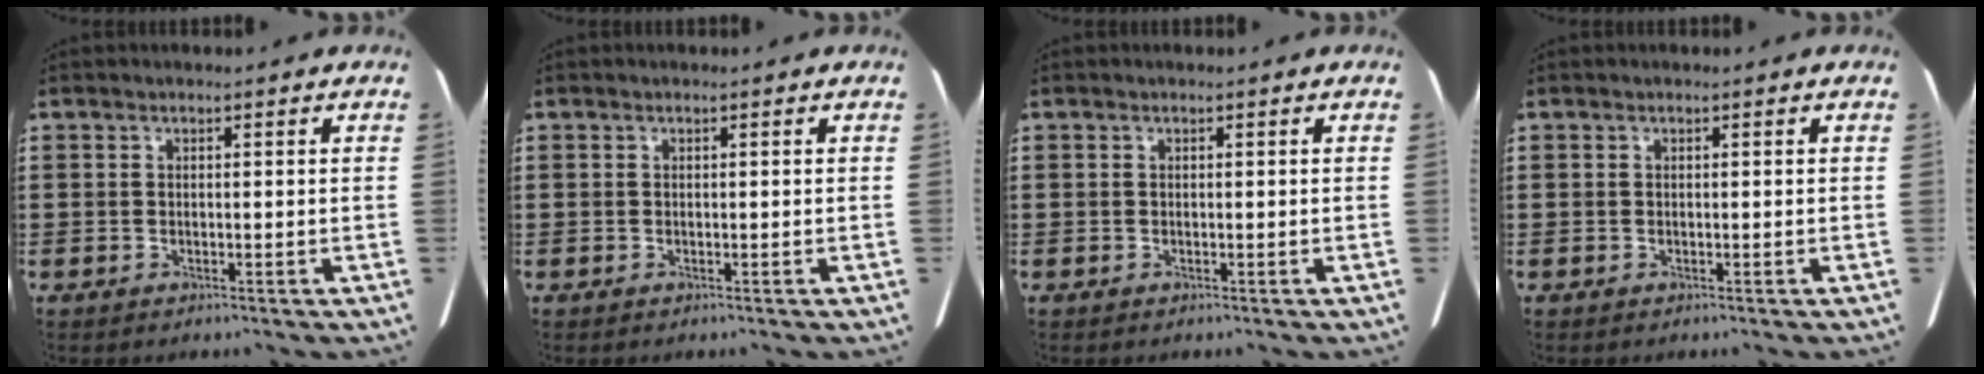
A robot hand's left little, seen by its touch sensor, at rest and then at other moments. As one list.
[{"total": 0.0}, {"total": 0.0}, {"total": 0.0}]